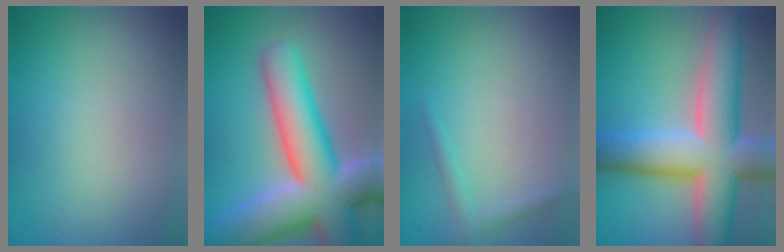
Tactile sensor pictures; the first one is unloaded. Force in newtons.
{"total": 13.7, "press": 13.6, "slide": 1.1}
{"total": 1.2, "press": 1.2, "slide": 0.1}
{"total": 12.0, "press": 12.0, "slide": 1.1}